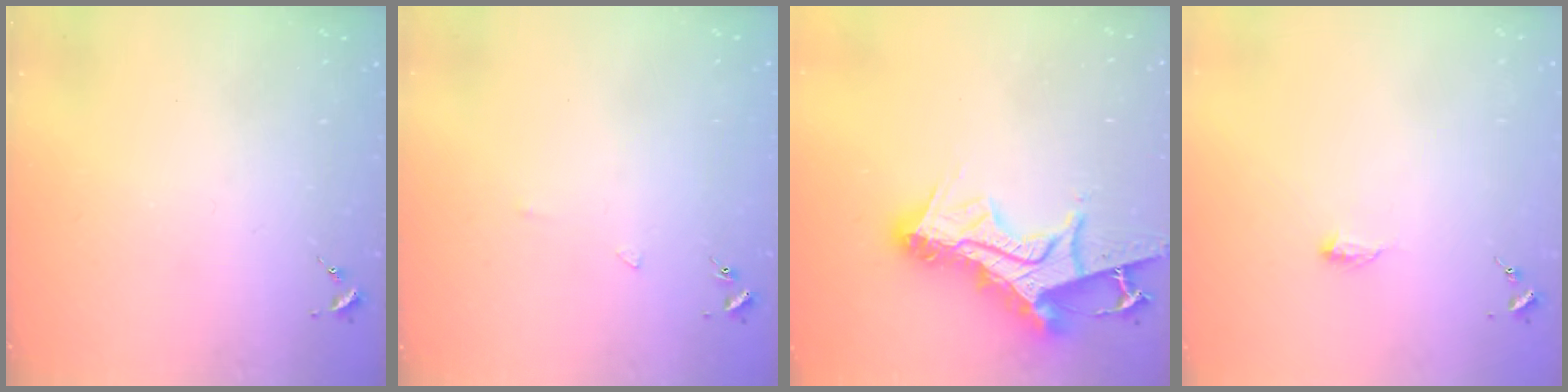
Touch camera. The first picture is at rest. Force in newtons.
{"total": 3.8, "press": 3.8, "slide": 0.5}
{"total": 19.4, "press": 19.3, "slide": 1.6}
{"total": 6.5, "press": 6.4, "slide": 0.7}